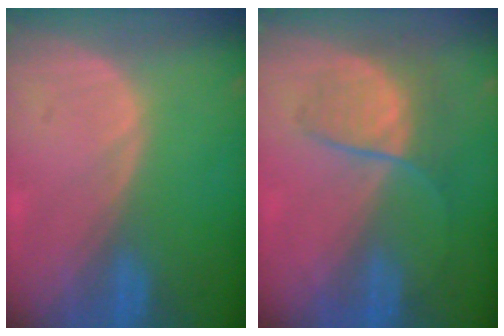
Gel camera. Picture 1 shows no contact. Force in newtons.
{"total": 6.5, "press": 6.0, "slide": 2.3}